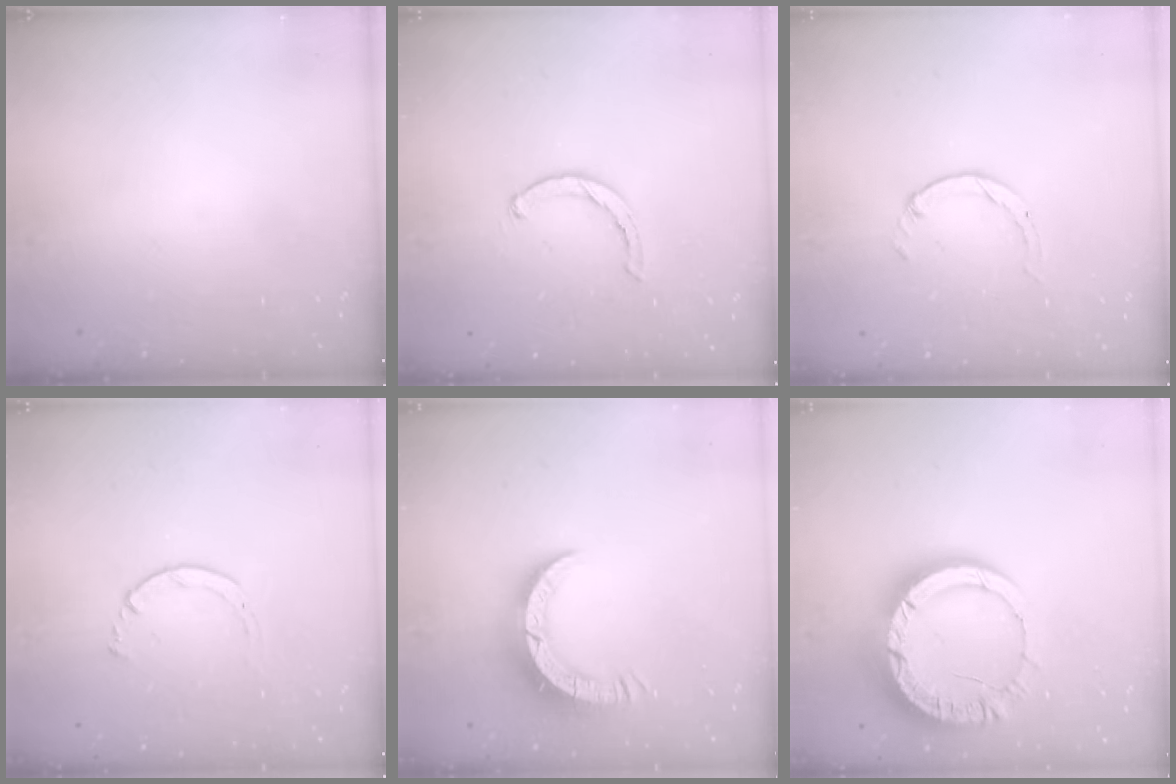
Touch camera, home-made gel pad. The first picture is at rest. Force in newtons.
{"total": 1.5, "press": 1.5, "slide": 0.3}
{"total": 0.5, "press": 0.5, "slide": 0.1}
{"total": 2.0, "press": 1.9, "slide": 0.3}
{"total": 8.0, "press": 7.9, "slide": 0.7}
{"total": 16.1, "press": 16.1, "slide": 1.6}